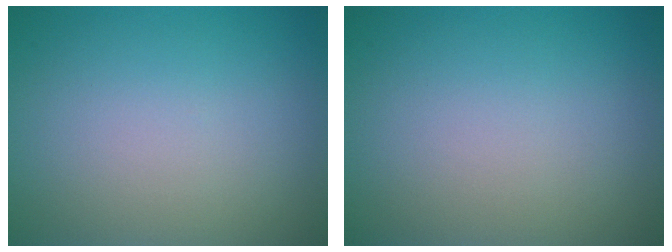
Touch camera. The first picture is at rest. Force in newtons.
{"total": 0.0}